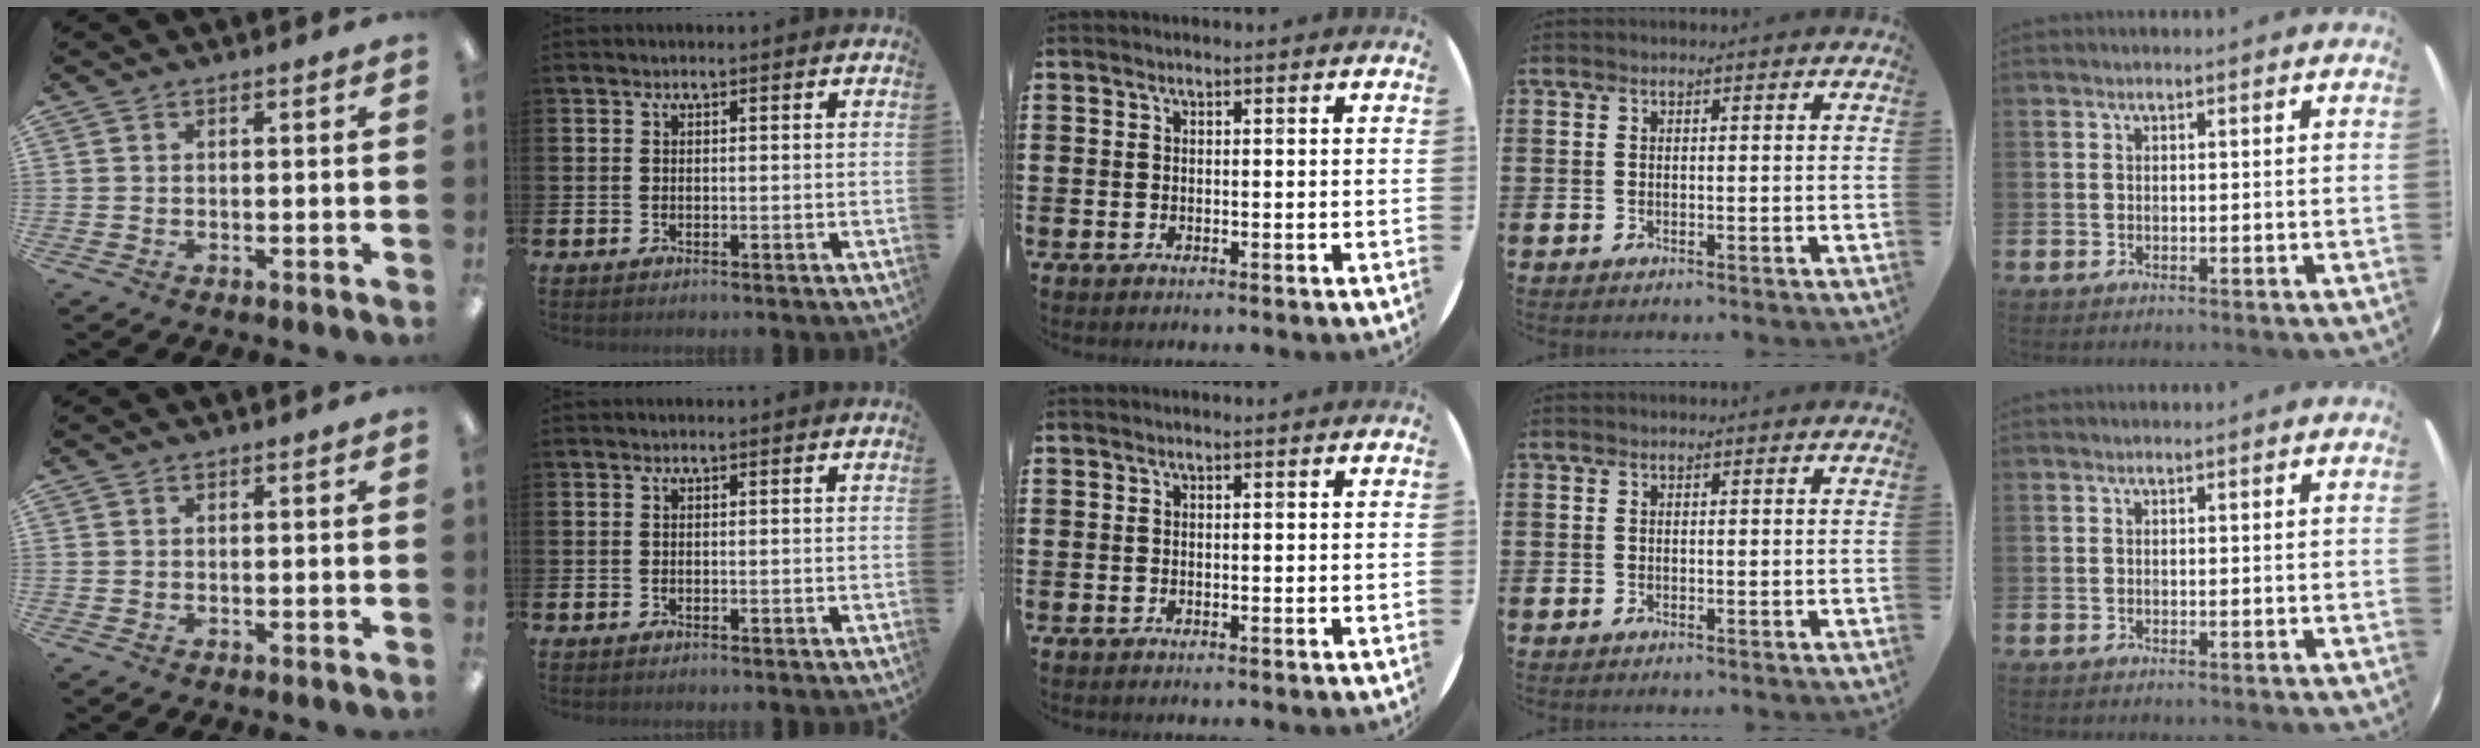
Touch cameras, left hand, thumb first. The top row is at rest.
{}